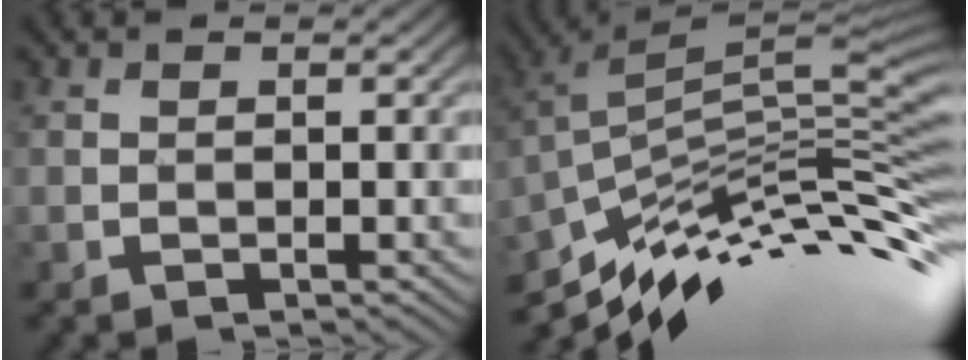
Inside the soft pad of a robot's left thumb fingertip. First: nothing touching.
{"total": 12.0, "force": [-5.2, 3.0, 10.4], "torque": [-0.205, 0.012, -0.087]}